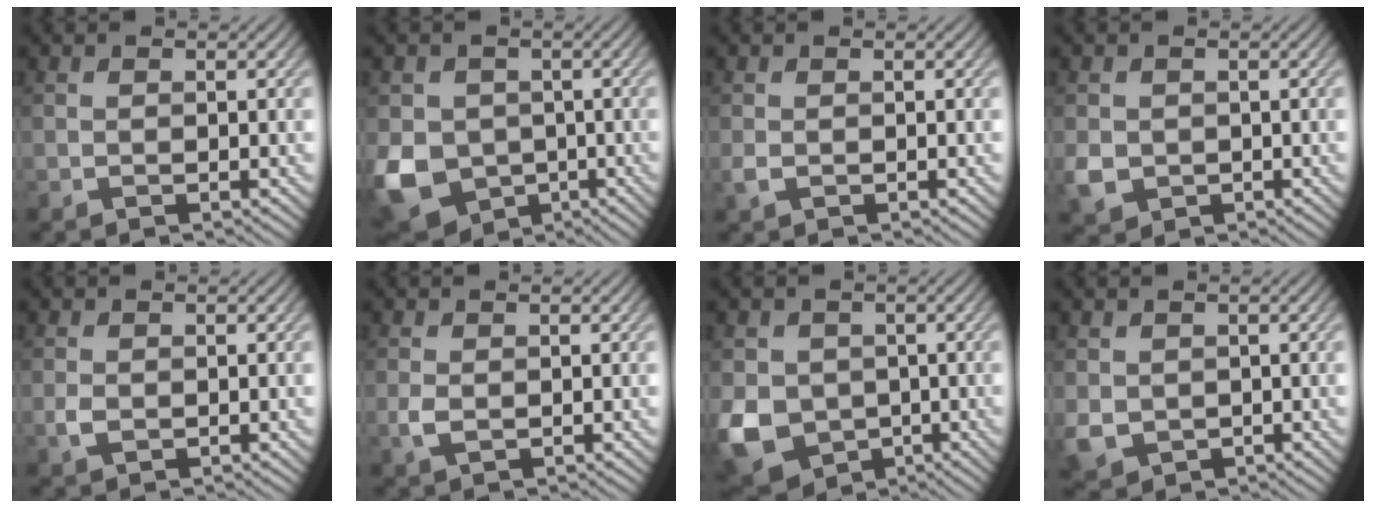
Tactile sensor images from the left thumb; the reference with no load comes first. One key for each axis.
{"total": 10.1, "fx": -2.4, "fy": 8.6, "fz": 4.8, "tx": -0.137, "ty": -0.037, "tz": -0.046}
{"total": 1.1, "fx": -0.2, "fy": 0.7, "fz": 0.8, "tx": -0.026, "ty": -0.005, "tz": -0.004}
{"total": 3.0, "fx": -0.4, "fy": 2.7, "fz": 1.2, "tx": -0.036, "ty": -0.011, "tz": -0.007}
{"total": 1.3, "fx": -0.2, "fy": 0.9, "fz": 1.0, "tx": -0.027, "ty": -0.004, "tz": -0.005}
{"total": 1.5, "fx": -0.1, "fy": 0.9, "fz": 1.3, "tx": -0.035, "ty": -0.003, "tz": -0.002}
{"total": 9.3, "fx": -1.7, "fy": 7.9, "fz": 4.6, "tx": -0.132, "ty": -0.031, "tz": -0.033}
{"total": 3.2, "fx": 0.1, "fy": 2.8, "fz": 1.5, "tx": -0.052, "ty": -0.013, "tz": 0.004}